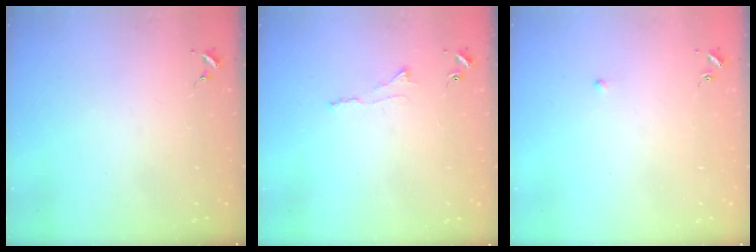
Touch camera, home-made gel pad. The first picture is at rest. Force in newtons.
{"total": 3.6, "press": 3.6, "slide": 0.6}
{"total": 2.6, "press": 2.5, "slide": 0.6}